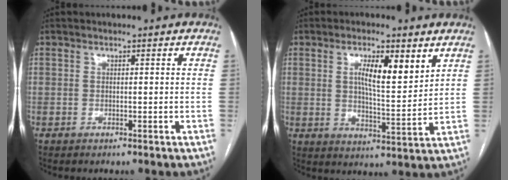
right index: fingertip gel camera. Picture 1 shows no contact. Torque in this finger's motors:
{"motor_torque": [0.37, 0.26, 0.38, 0.10]}